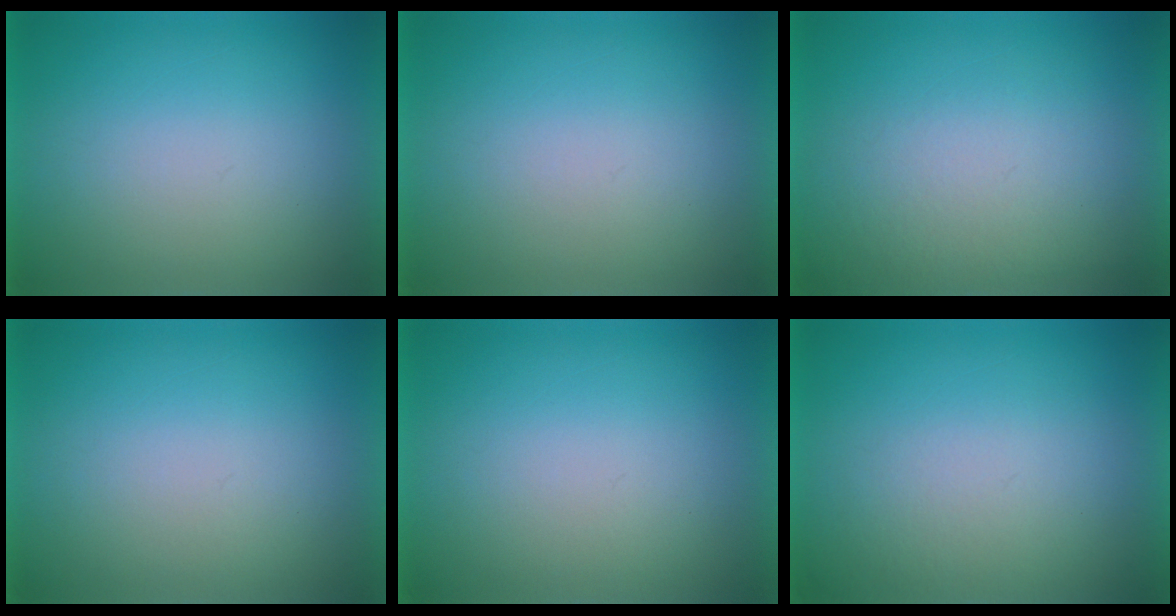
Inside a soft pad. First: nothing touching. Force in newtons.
{"total": 1.1}
{"total": 3.6}
{"total": 1.0}
{"total": 1.0}
{"total": 2.2}